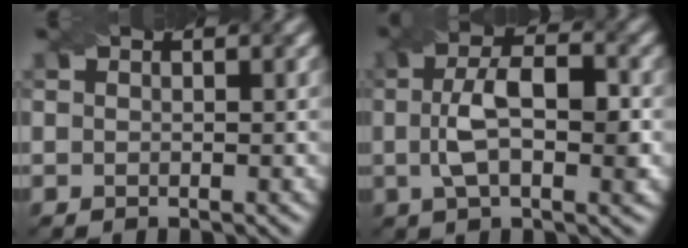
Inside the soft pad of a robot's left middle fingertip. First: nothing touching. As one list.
[{"total": 6.0, "force": [-0.1, 2.6, 5.4], "torque": [-0.098, 0.003, -0.006]}]